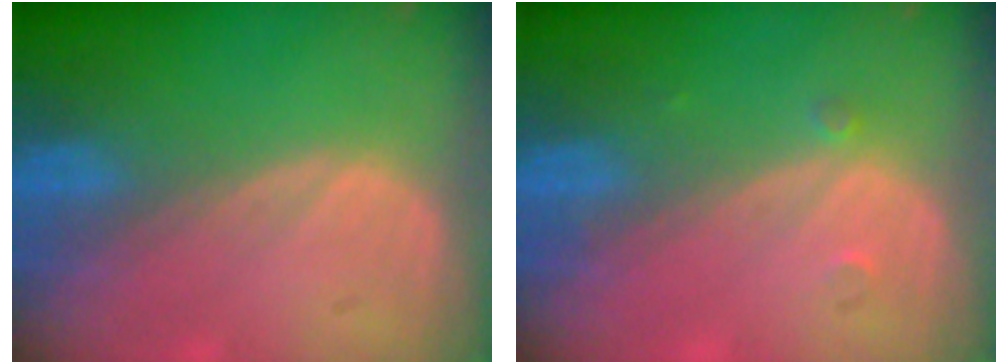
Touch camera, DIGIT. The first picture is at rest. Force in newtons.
{"total": 0.8, "press": 0.8, "slide": 0.1}